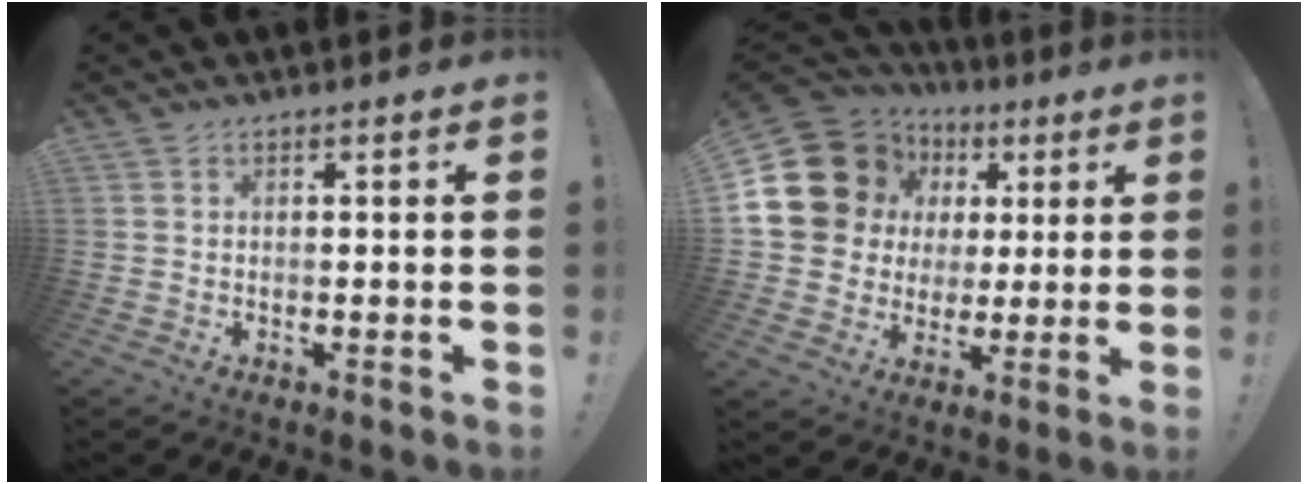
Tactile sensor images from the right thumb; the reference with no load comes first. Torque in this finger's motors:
{"motor_torque": [1.11, 1.86, 0.84, -0.11, 0.34]}